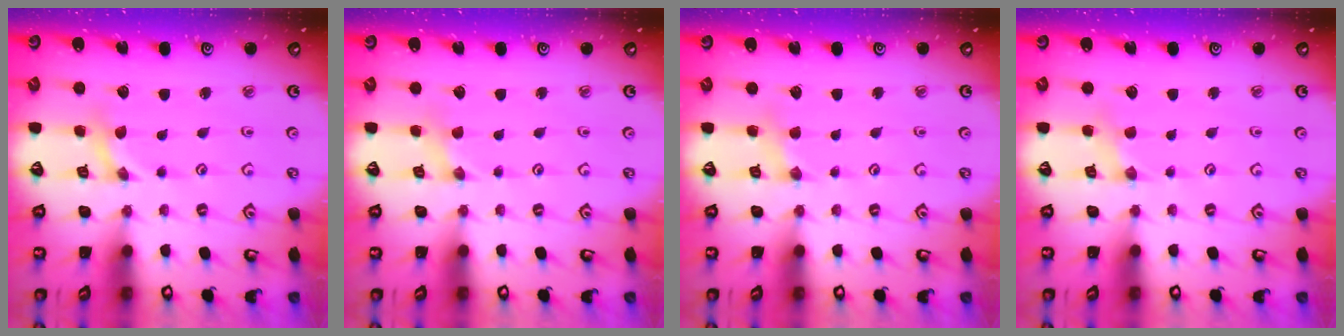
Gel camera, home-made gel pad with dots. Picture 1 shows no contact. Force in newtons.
{"total": 0.0}
{"total": 3.0, "press": 3.0, "slide": 0.4}
{"total": 2.0, "press": 1.9, "slide": 0.4}